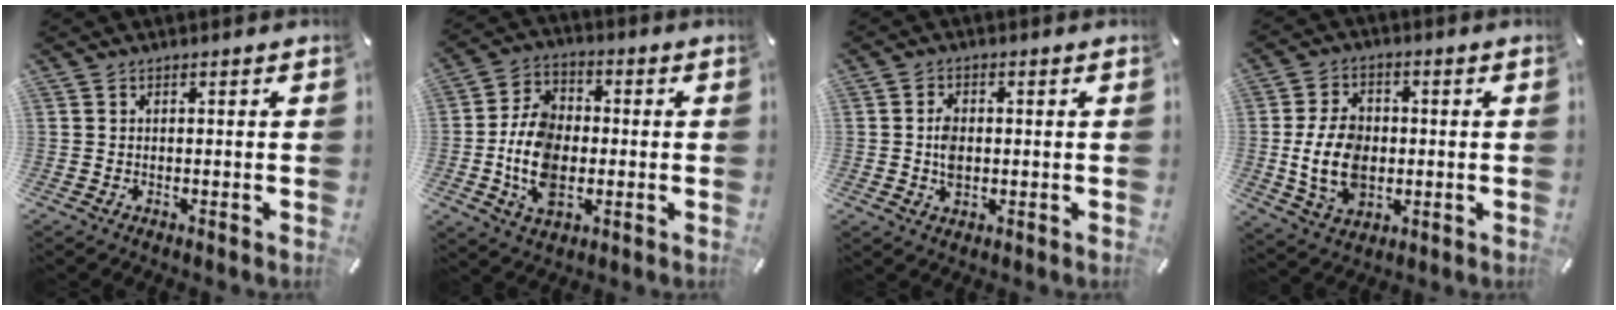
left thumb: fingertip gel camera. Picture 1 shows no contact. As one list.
[{"total": 12.3, "force": [-2.4, 8.9, 8.2], "torque": [-0.195, 0.012, -0.042]}, {"total": 4.7, "force": [-0.1, 3.2, 3.4], "torque": [-0.063, 0.002, -0.005]}, {"total": 12.2, "force": [-0.8, 9.0, 8.1], "torque": [-0.175, 0.004, -0.014]}]